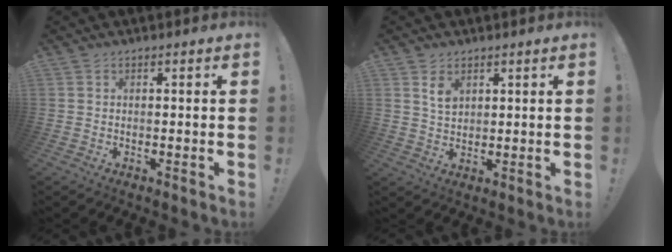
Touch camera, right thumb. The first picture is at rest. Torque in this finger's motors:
{"motor_torque": [0.15, 0.15, 0.55, -0.59, 0.07]}